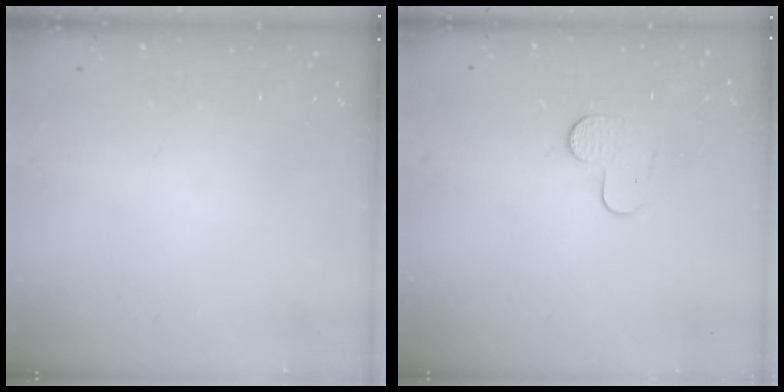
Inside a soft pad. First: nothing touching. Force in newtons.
{"total": 6.2, "press": 6.1, "slide": 0.6}